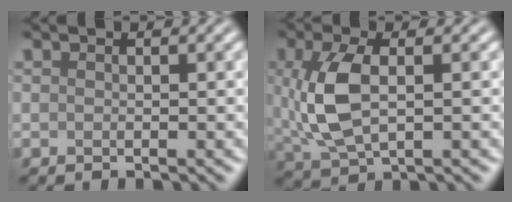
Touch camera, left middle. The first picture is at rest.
{"total": 6.0, "force": [0.5, 3.1, 5.1], "torque": [-0.126, -0.001, 0.015]}